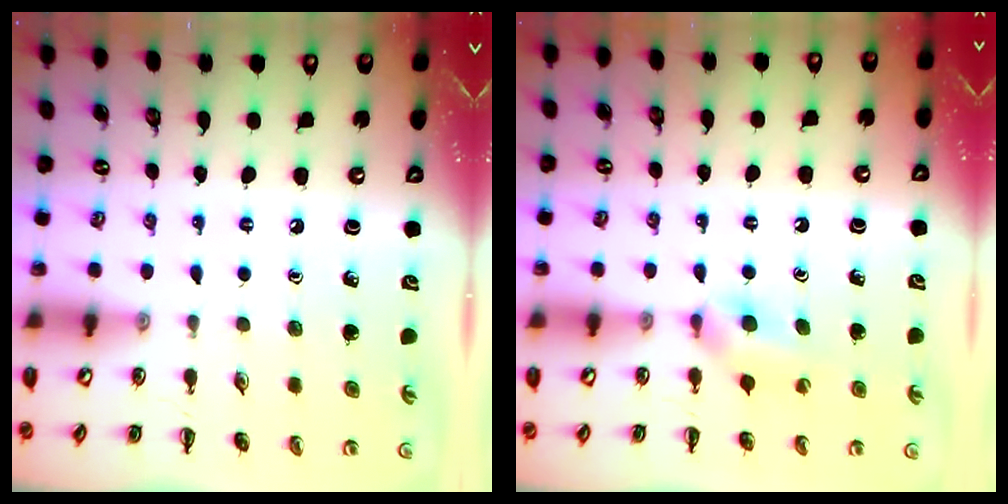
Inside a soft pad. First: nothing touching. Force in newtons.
{"total": 6.1, "press": 5.8, "slide": 1.9}